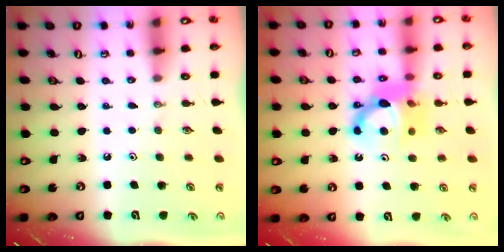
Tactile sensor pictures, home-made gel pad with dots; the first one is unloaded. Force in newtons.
{"total": 11.4, "press": 11.3, "slide": 1.5}